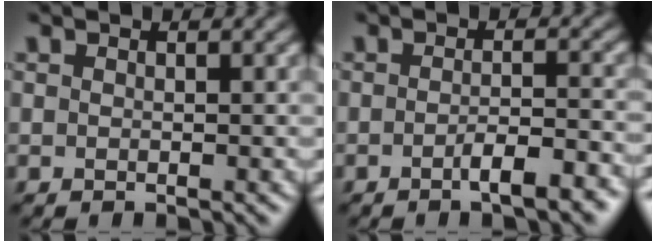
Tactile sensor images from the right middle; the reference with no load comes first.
{"total": 3.8, "force": [-1.9, 1.0, 3.2], "torque": [-0.049, 0.004, -0.032]}